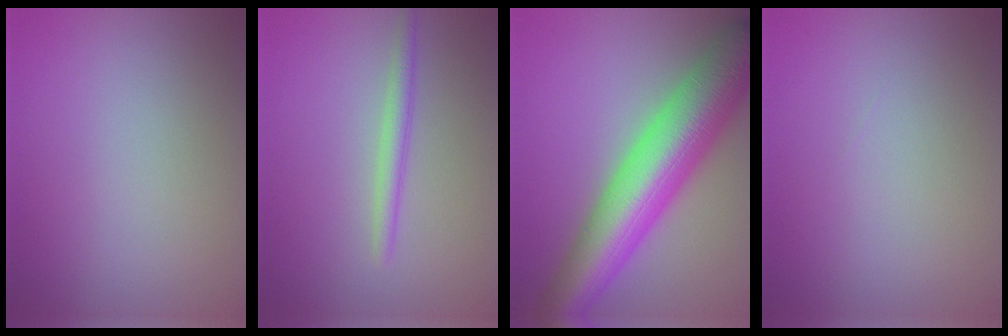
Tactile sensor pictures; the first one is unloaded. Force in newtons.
{"total": 1.9, "press": 1.9, "slide": 0.1}
{"total": 12.5, "press": 12.5, "slide": 0.3}
{"total": 0.0}